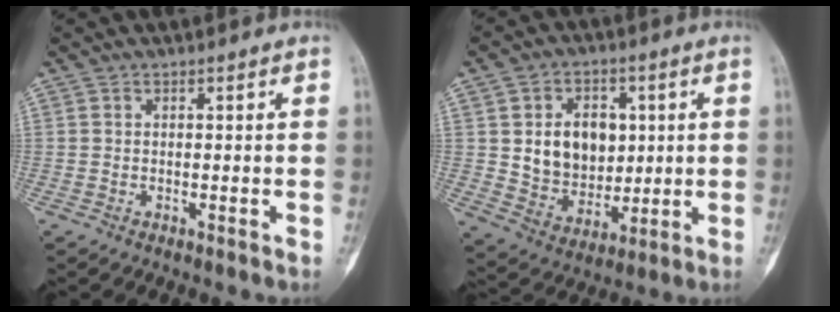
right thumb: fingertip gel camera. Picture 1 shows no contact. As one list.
[{"total": 13.1, "force": [2.1, 10.0, 8.2], "torque": [-0.081, -0.013, 0.050]}]